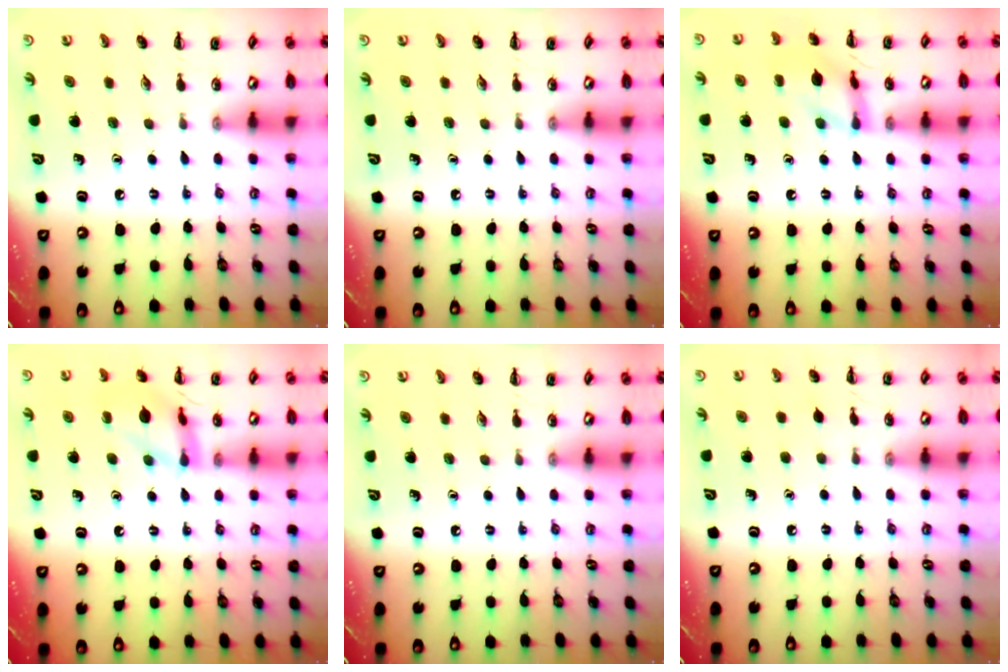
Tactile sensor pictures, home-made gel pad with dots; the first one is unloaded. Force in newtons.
{"total": 0.0}
{"total": 11.8, "press": 11.8, "slide": 0.2}
{"total": 13.3, "press": 13.2, "slide": 1.2}
{"total": 0.0}
{"total": 3.4, "press": 3.1, "slide": 1.2}